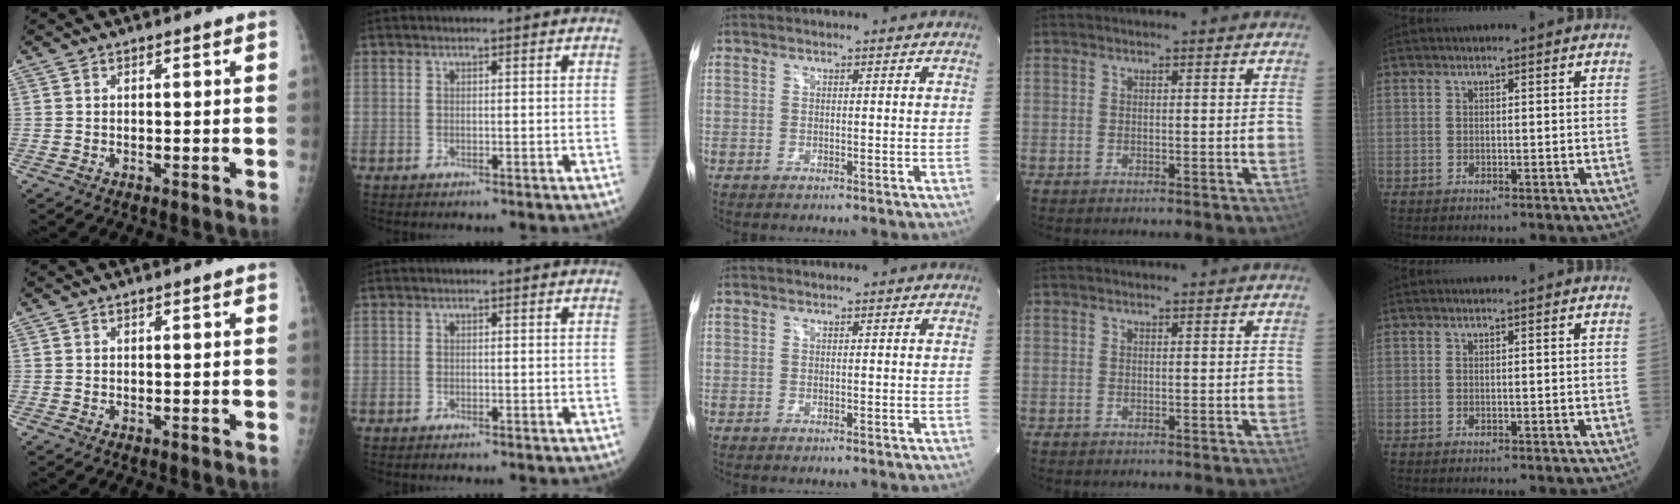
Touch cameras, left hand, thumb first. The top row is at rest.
{}